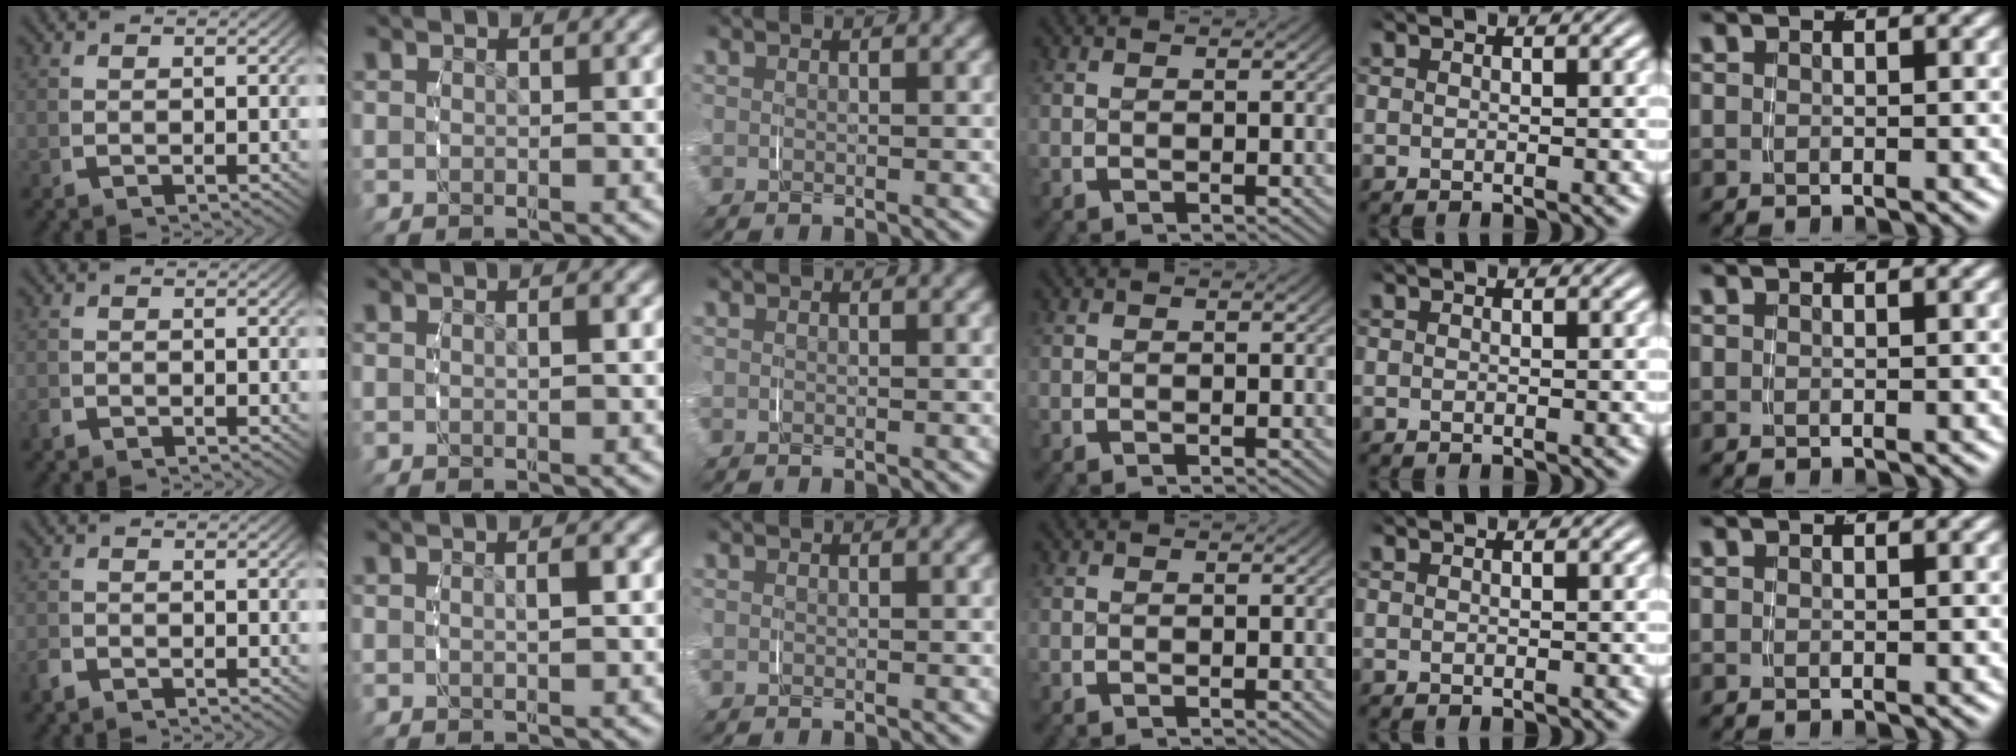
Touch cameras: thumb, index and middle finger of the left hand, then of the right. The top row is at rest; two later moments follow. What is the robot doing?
{"motion": "grasp_and_lifting", "object": "lipstick"}